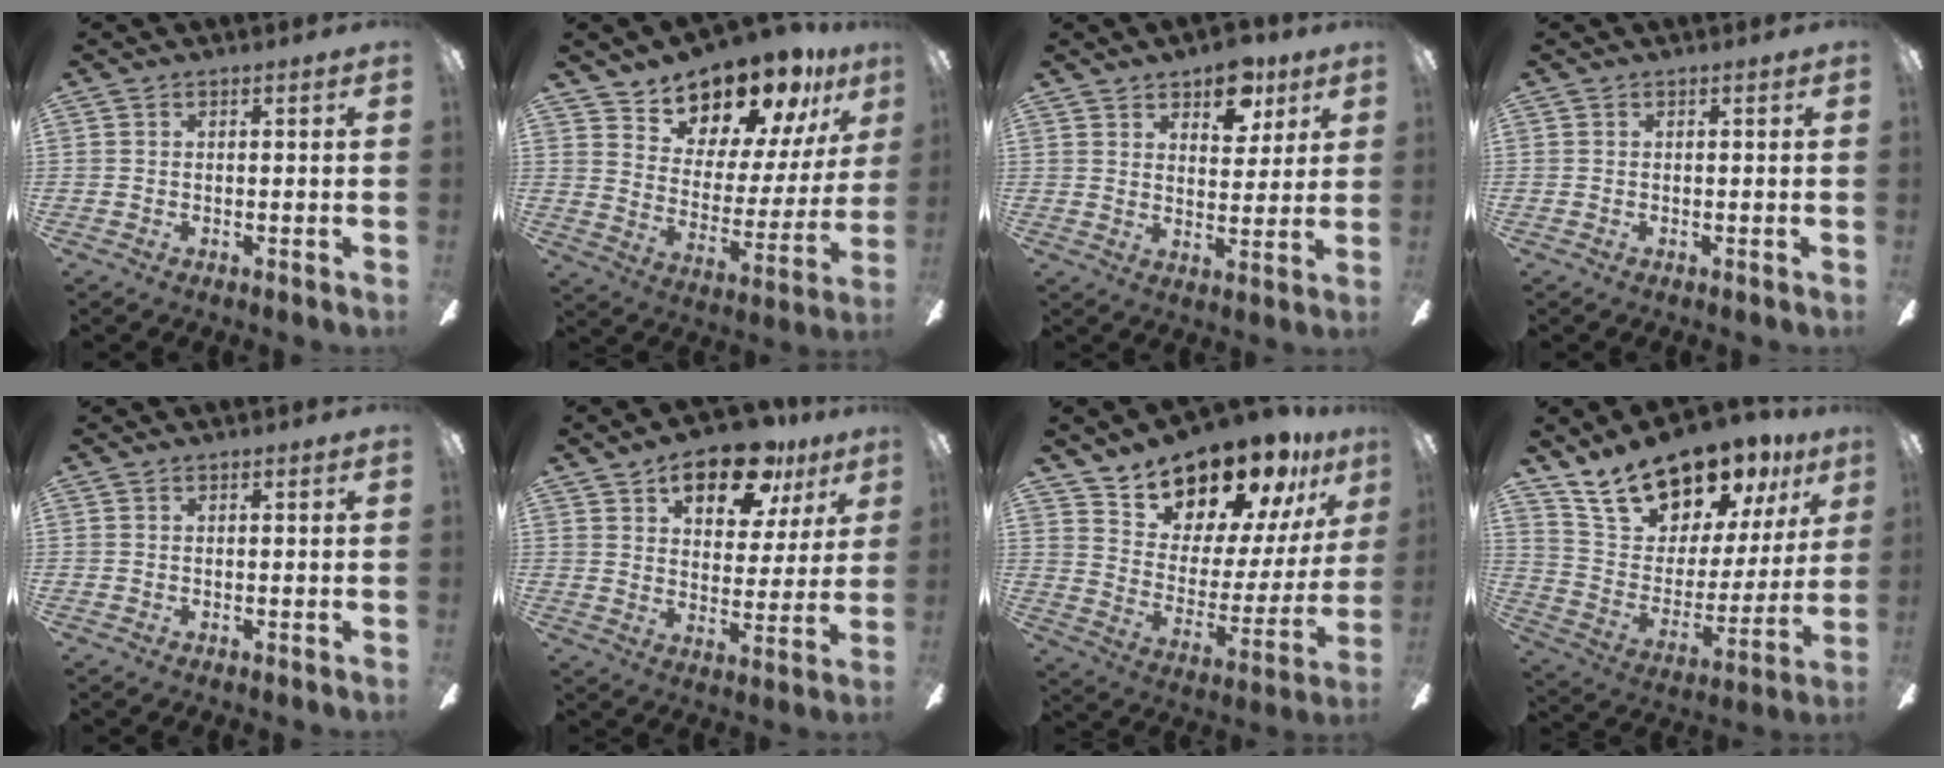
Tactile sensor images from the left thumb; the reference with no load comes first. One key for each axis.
{"total": 15.3, "fx": 13.7, "fy": 5.9, "fz": 3.5, "tx": -0.071, "ty": -0.121, "tz": 0.245}
{"total": 9.3, "fx": 6.4, "fy": 5.2, "fz": 4.3, "tx": -0.047, "ty": -0.023, "tz": 0.110}
{"total": 0.0}
{"total": 0.0}
{"total": 14.7, "fx": 9.7, "fy": 6.9, "fz": 8.6, "tx": -0.113, "ty": -0.044, "tz": 0.164}
{"total": 17.7, "fx": 15.9, "fy": 6.6, "fz": 4.2, "tx": -0.089, "ty": -0.132, "tz": 0.284}
{"total": 19.0, "fx": 16.4, "fy": 7.5, "fz": 6.1, "tx": -0.121, "ty": -0.117, "tz": 0.296}